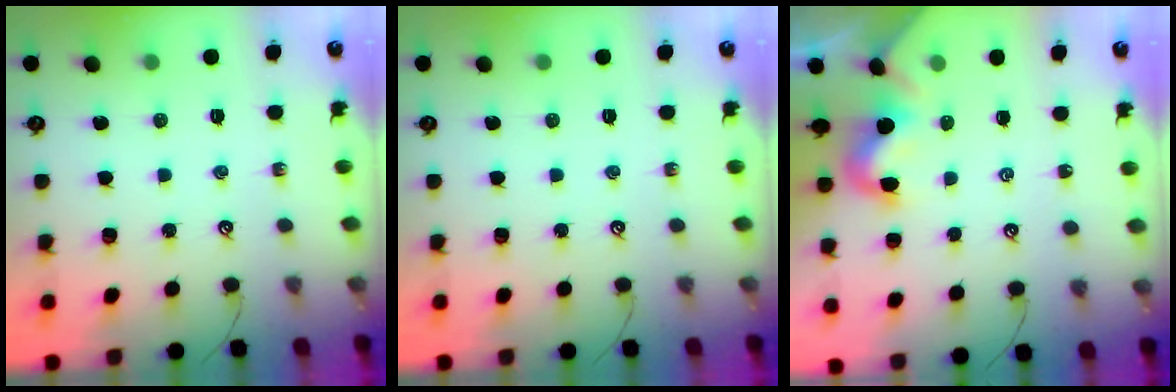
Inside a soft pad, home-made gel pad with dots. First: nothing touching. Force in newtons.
{"total": 0.0}
{"total": 3.2, "press": 3.2, "slide": 0.5}